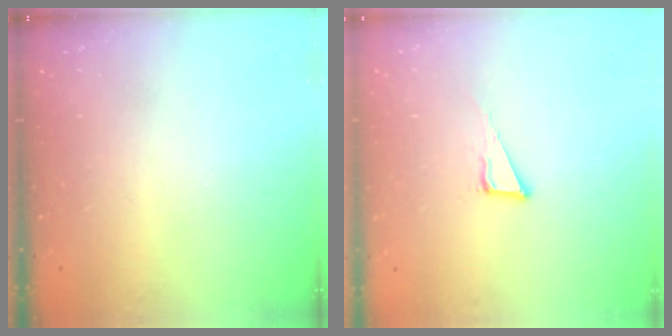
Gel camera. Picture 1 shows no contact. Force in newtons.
{"total": 4.3, "press": 4.3, "slide": 0.2}